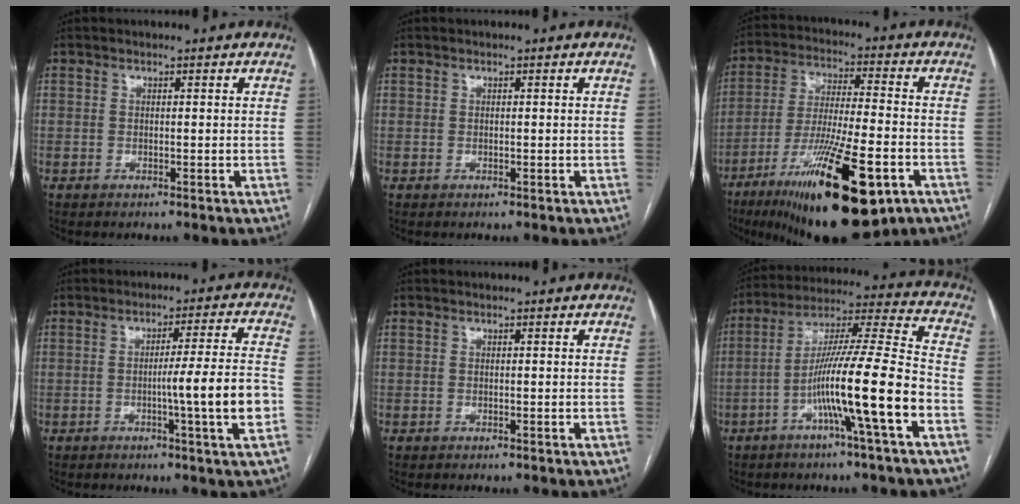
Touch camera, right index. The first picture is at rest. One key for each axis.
{"total": 0.0}
{"total": 22.8, "fx": -11.5, "fy": 4.9, "fz": 19.0, "tx": -0.301, "ty": -0.032, "tz": -0.182}
{"total": 8.0, "fx": -1.3, "fy": -1.0, "fz": 7.9, "tx": -0.113, "ty": -0.007, "tz": -0.019}
{"total": 0.0}
{"total": 16.0, "fx": -5.9, "fy": -0.9, "fz": 14.8, "tx": -0.261, "ty": 0.008, "tz": -0.104}